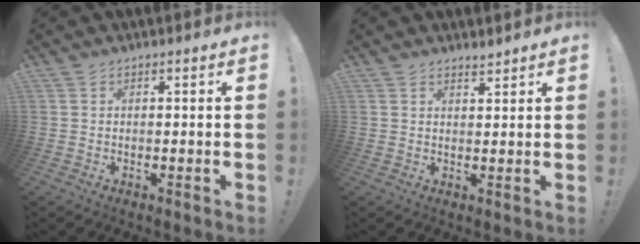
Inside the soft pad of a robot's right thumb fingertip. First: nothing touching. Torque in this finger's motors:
{"motor_torque": [-0.19, 0.19, 0.10, 0.02, 0.00]}